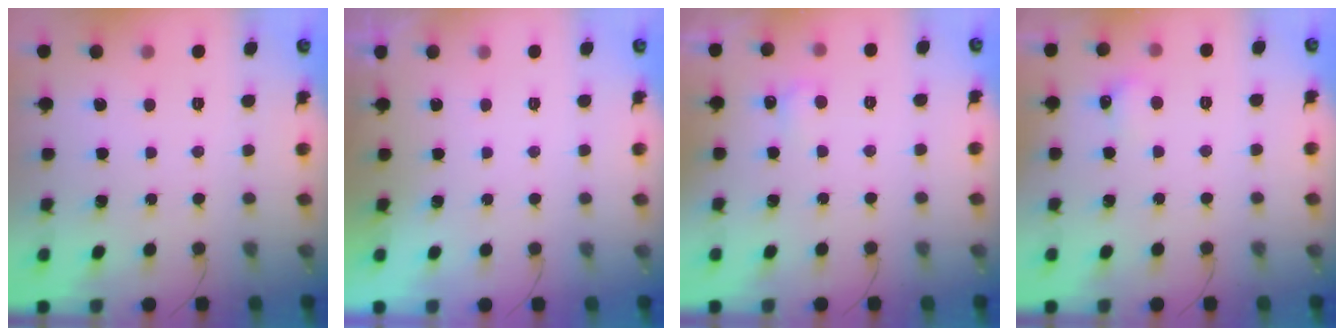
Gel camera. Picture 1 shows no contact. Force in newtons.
{"total": 0.6, "press": 0.2, "slide": 0.5}
{"total": 3.0, "press": 2.9, "slide": 0.8}
{"total": 3.9, "press": 3.7, "slide": 1.1}